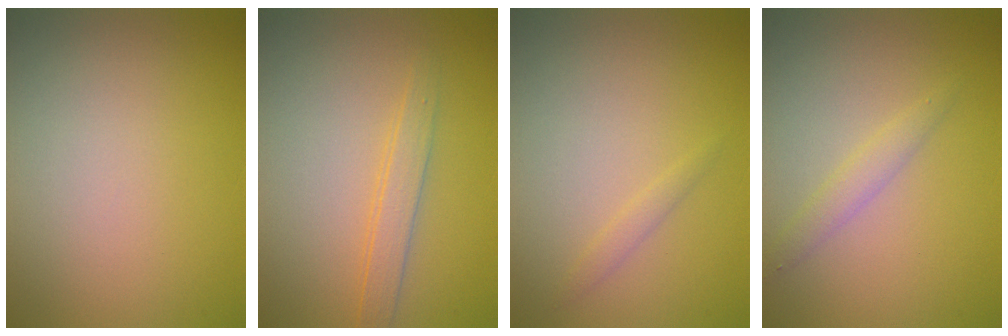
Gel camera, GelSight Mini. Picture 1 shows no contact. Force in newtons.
{"total": 2.0, "press": 2.0, "slide": 0.1}
{"total": 0.9, "press": 0.9, "slide": 0.1}
{"total": 1.5, "press": 1.5, "slide": 0.1}